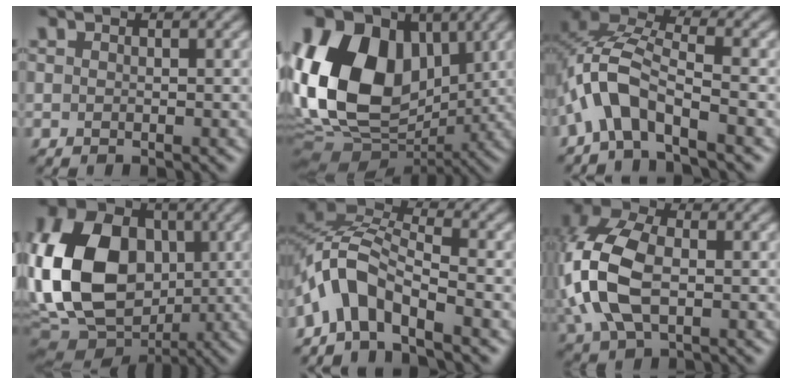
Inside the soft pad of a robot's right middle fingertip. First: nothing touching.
{"total": 15.5, "force": [1.8, 11.3, 10.4], "torque": [-0.212, 0.025, 0.016]}
{"total": 6.4, "force": [-2.9, 2.6, 5.0], "torque": [-0.107, 0.017, -0.066]}
{"total": 14.4, "force": [0.1, 10.7, 9.6], "torque": [-0.208, 0.010, -0.014]}
{"total": 6.2, "force": [-3.9, 2.8, 4.0], "torque": [-0.070, 0.013, -0.087]}
{"total": 9.1, "force": [-0.6, 5.8, 7.0], "torque": [-0.182, 0.008, -0.019]}